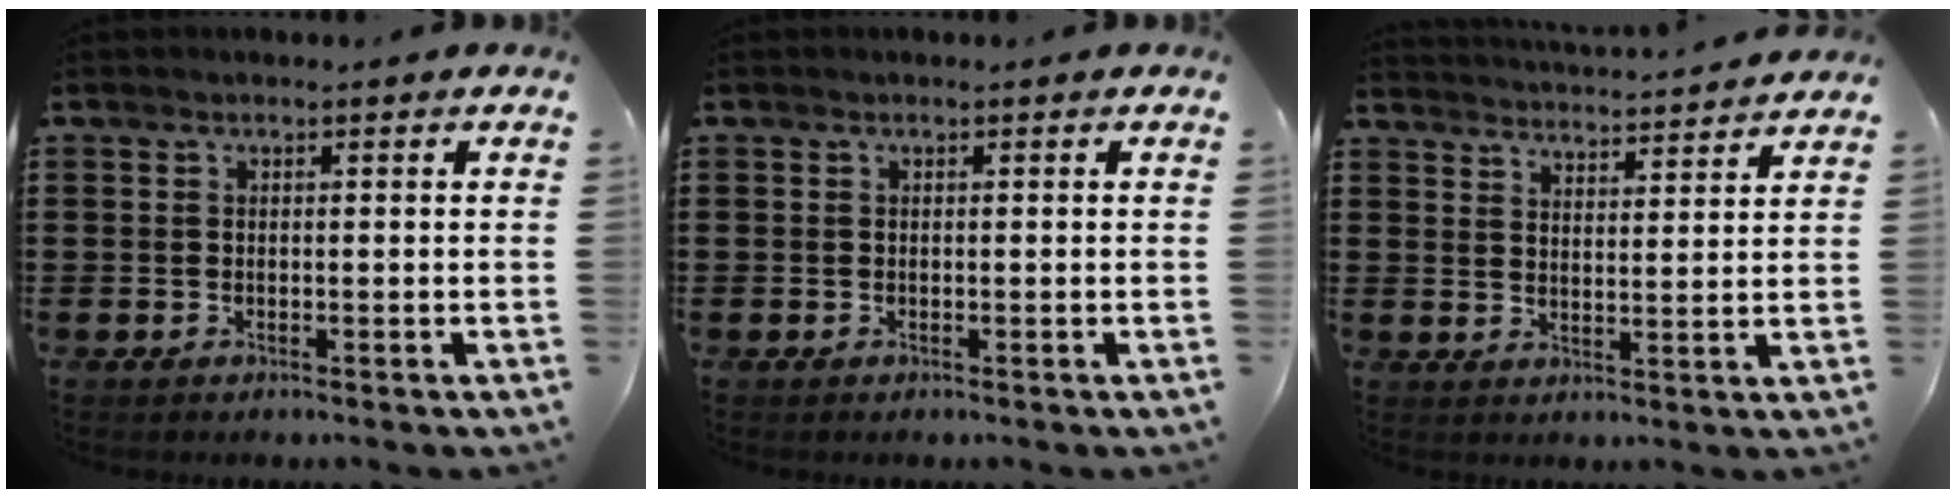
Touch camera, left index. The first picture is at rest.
{"total": 0.0}
{"total": 3.7, "force": [3.6, -0.8, -0.2], "torque": [-0.012, -0.031, 0.061]}